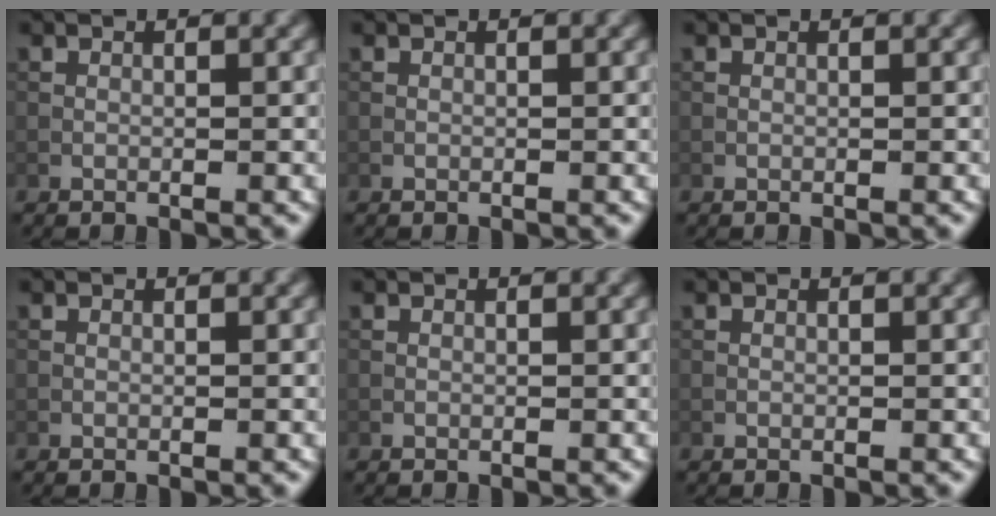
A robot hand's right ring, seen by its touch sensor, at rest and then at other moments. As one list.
[{"total": 0.0}, {"total": 0.0}, {"total": 0.0}, {"total": 0.0}, {"total": 0.0}]